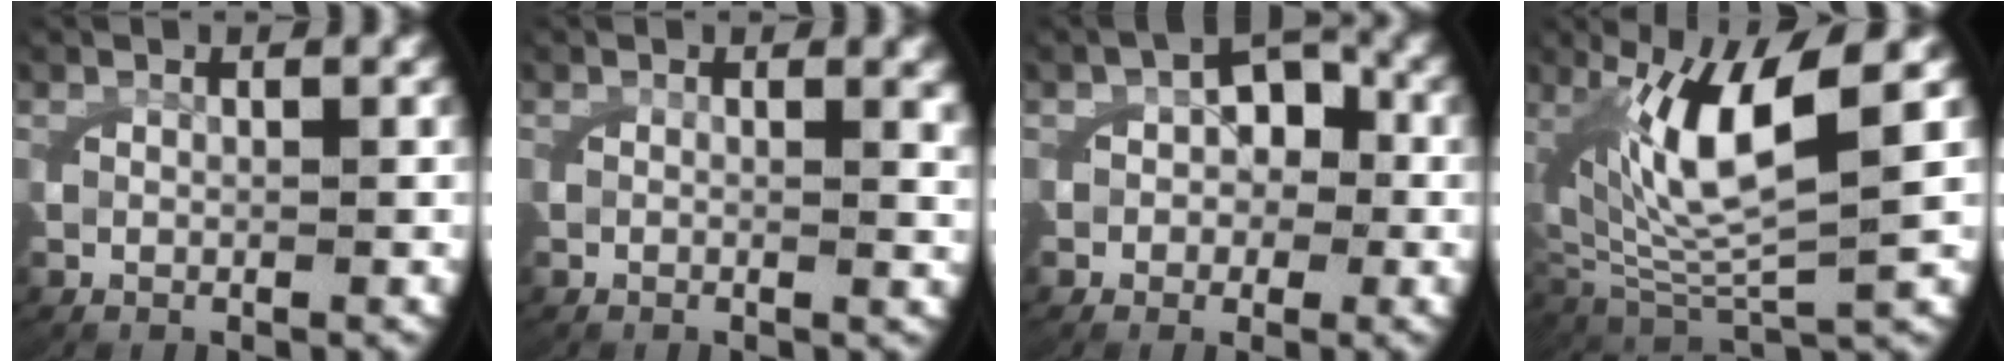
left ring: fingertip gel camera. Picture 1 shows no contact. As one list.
[{"total": 0.9, "force": [0.5, 0.0, 0.8], "torque": [-0.015, -0.006, 0.008]}, {"total": 3.5, "force": [-0.1, 2.8, 2.0], "torque": [-0.017, 0.000, -0.007]}, {"total": 9.9, "force": [1.4, 4.5, 8.7], "torque": [-0.183, -0.016, 0.042]}]